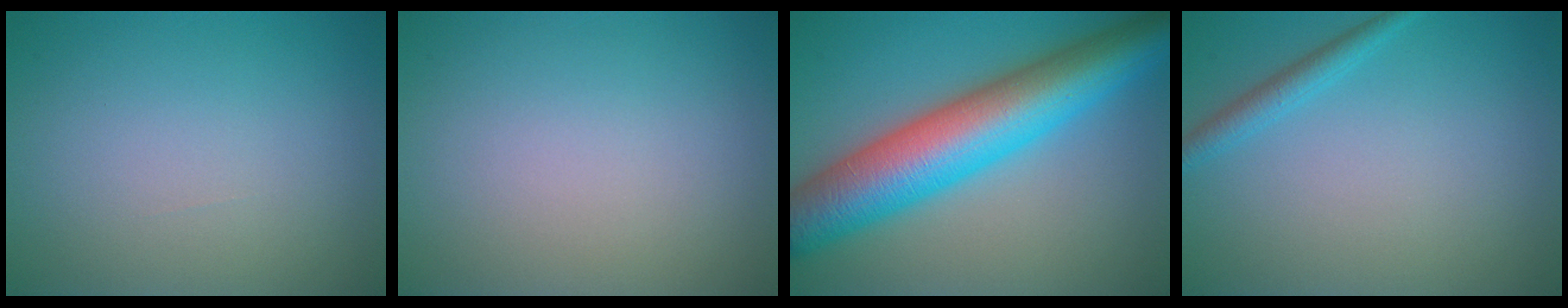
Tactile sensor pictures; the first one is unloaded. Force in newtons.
{"total": 0.0}
{"total": 11.8, "press": 11.8, "slide": 0.1}
{"total": 1.8, "press": 1.8, "slide": 0.1}